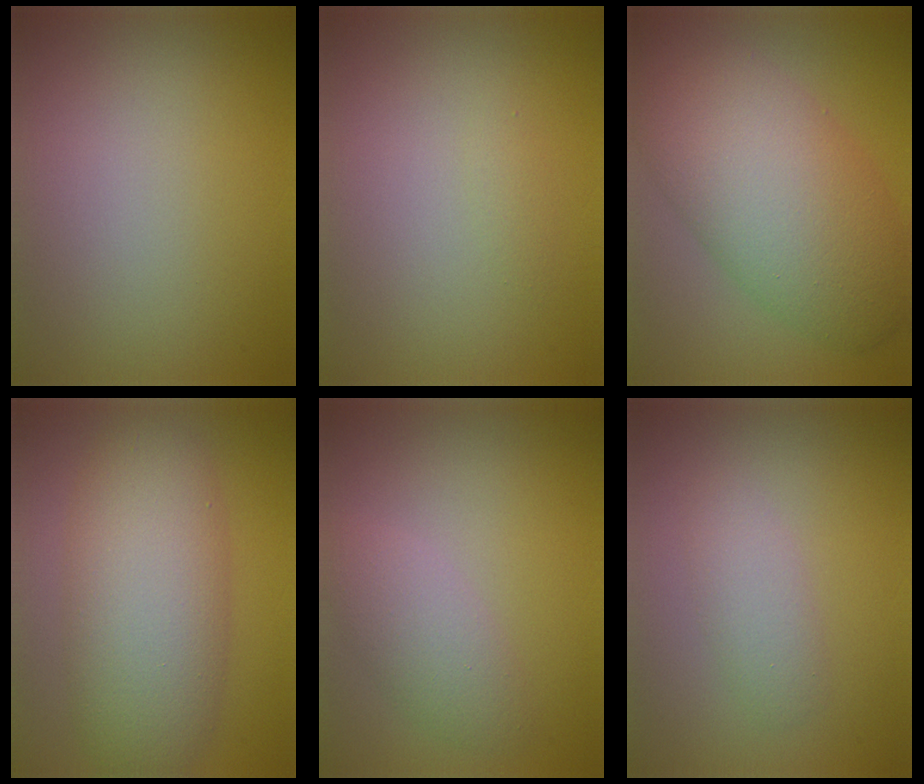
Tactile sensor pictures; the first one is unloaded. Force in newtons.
{"total": 0.6, "press": 0.6, "slide": 0.0}
{"total": 10.4, "press": 10.4, "slide": 0.5}
{"total": 7.8, "press": 7.8, "slide": 0.2}
{"total": 2.7, "press": 2.7, "slide": 0.1}
{"total": 1.9, "press": 1.9, "slide": 0.0}